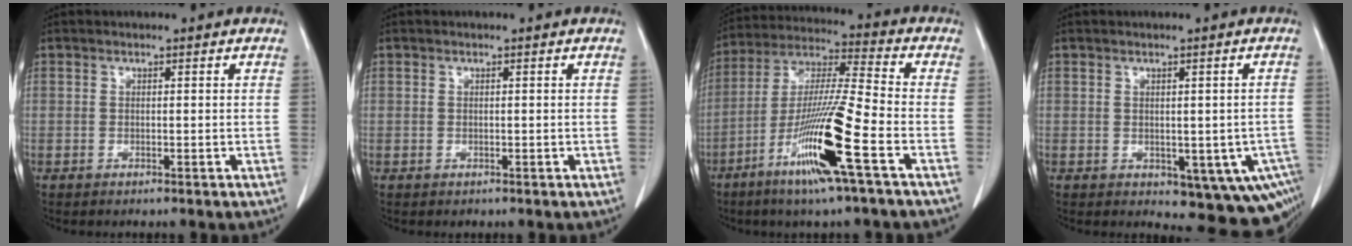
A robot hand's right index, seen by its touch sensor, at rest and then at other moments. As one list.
[{"total": 0.6, "force": [-0.1, 0.6, 0.0], "torque": [0.001, 0.004, -0.003]}, {"total": 15.6, "force": [-6.9, -0.6, 14.0], "torque": [-0.280, -0.020, -0.134]}, {"total": 10.4, "force": [-4.1, 5.2, 8.0], "torque": [-0.071, 0.008, -0.042]}]